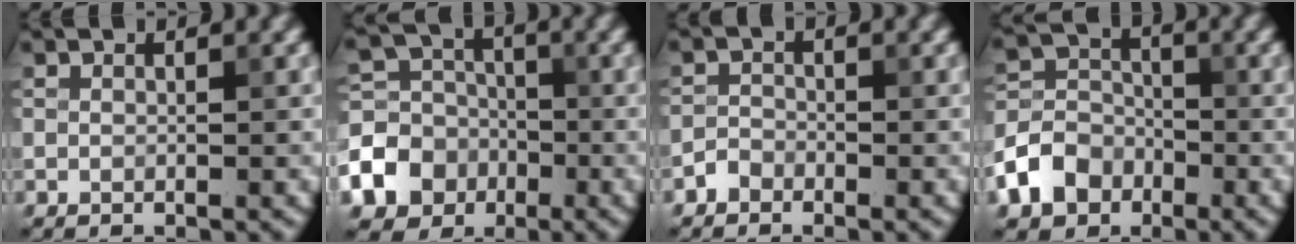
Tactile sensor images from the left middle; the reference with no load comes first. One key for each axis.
{"total": 7.8, "fx": -3.2, "fy": 6.6, "fz": 2.7, "tx": -0.049, "ty": -0.011, "tz": -0.078}
{"total": 1.3, "fx": -1.0, "fy": 0.8, "fz": 0.2, "tx": 0.002, "ty": 0.005, "tz": -0.022}
{"total": 5.5, "fx": -2.8, "fy": 4.3, "fz": 2.1, "tx": -0.046, "ty": 0.004, "tz": -0.066}